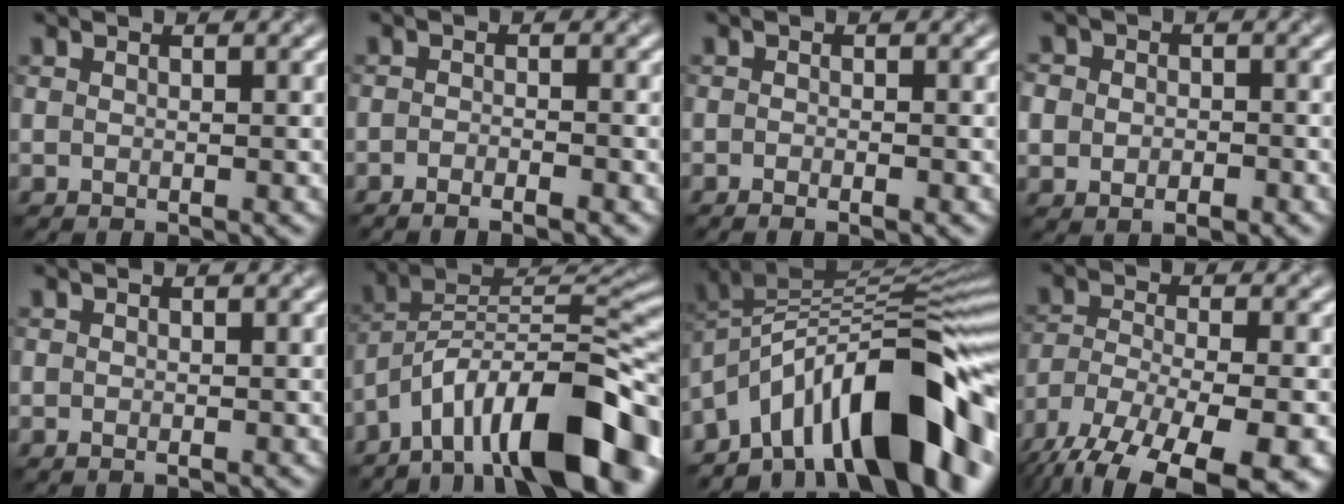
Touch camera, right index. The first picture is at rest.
{"total": 1.7, "force": [-1.4, 0.0, 1.1], "torque": [-0.023, -0.001, -0.026]}
{"total": 0.8, "force": [-0.6, -0.1, 0.6], "torque": [-0.010, -0.004, -0.011]}
{"total": 4.3, "force": [-0.5, 3.6, 2.3], "torque": [-0.025, 0.006, -0.031]}
{"total": 0.0}
{"total": 13.5, "force": [-8.1, 4.1, 10.1], "torque": [-0.147, 0.027, -0.138]}
{"total": 14.0, "force": [-7.3, 5.0, 10.8], "torque": [-0.153, 0.038, -0.136]}
{"total": 16.2, "force": [-12.2, 6.1, 8.6], "torque": [-0.157, -0.043, -0.161]}